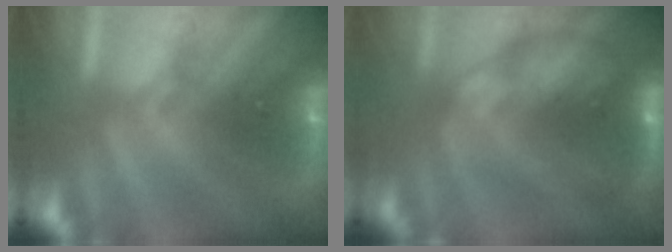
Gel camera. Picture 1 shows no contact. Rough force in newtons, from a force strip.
{"total": 7.5}